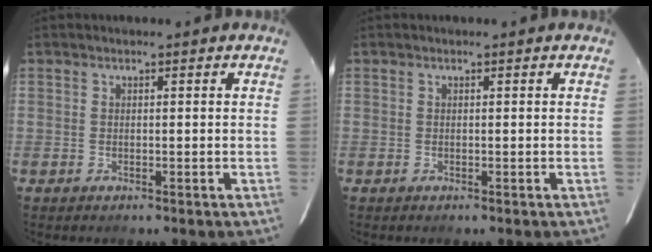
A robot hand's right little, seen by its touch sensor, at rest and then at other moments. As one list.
[{"total": 0.0}]